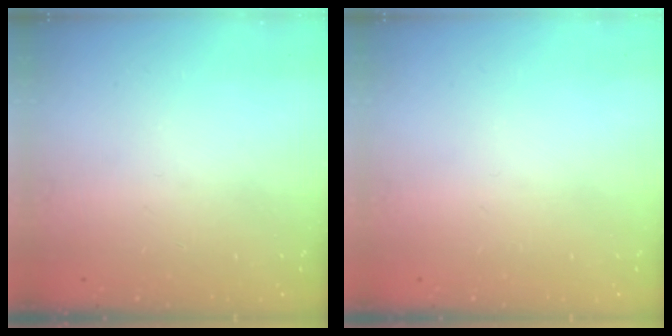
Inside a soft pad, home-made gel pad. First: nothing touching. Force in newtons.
{"total": 0.0}